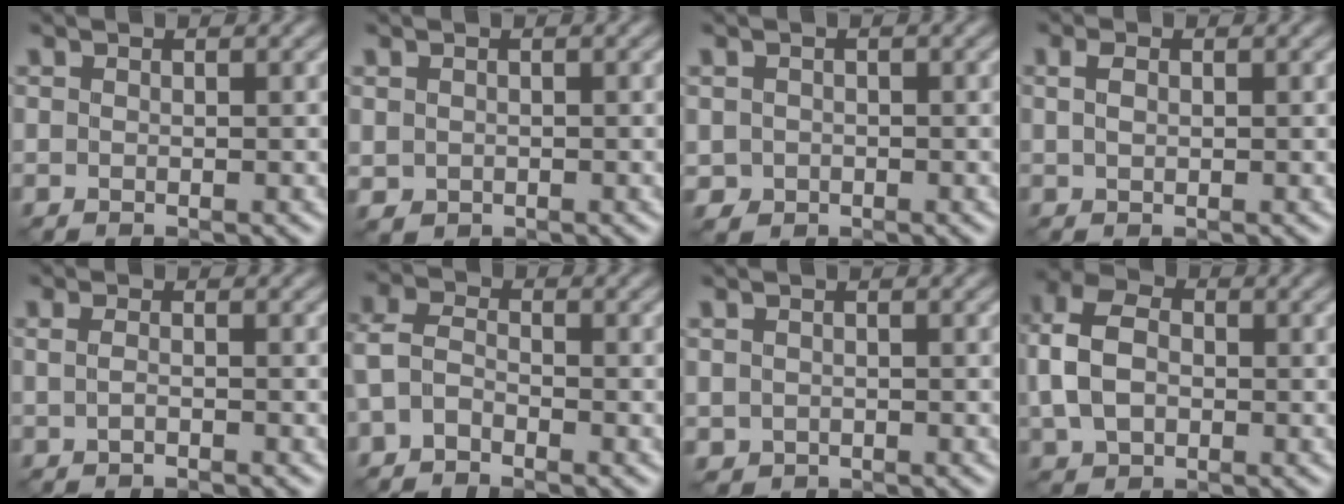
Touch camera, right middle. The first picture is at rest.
{"total": 1.1, "force": [-0.1, 1.0, 0.5], "torque": [-0.016, -0.003, 0.002]}
{"total": 1.5, "force": [-0.4, 1.4, 0.5], "torque": [-0.016, -0.003, -0.004]}
{"total": 1.5, "force": [0.4, 0.9, 1.2], "torque": [-0.032, 0.004, 0.009]}
{"total": 0.9, "force": [-0.3, 0.1, 0.9], "torque": [-0.027, 0.000, -0.007]}
{"total": 2.7, "force": [-1.6, 1.5, 1.5], "torque": [-0.043, 0.006, -0.044]}
{"total": 1.0, "force": [-0.3, 0.8, 0.4], "torque": [-0.013, -0.004, -0.003]}
{"total": 6.5, "force": [0.0, 4.7, 4.5], "torque": [-0.121, 0.013, -0.009]}